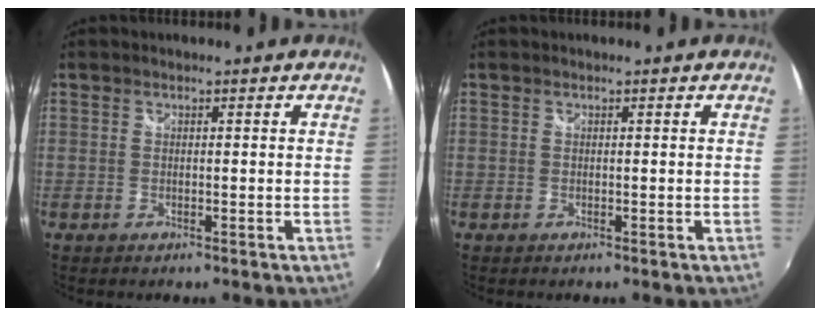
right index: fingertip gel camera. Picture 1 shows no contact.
{"total": 0.0}